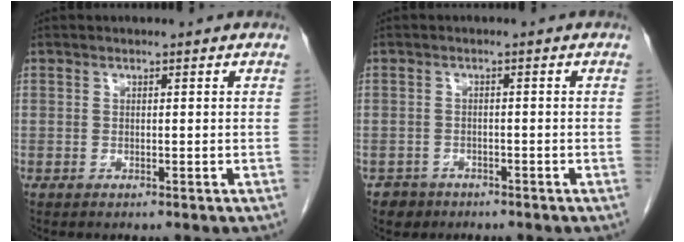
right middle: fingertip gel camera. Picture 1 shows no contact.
{"total": 2.3, "force": [-1.6, 1.7, -0.1], "torque": [-0.006, 0.007, -0.024]}